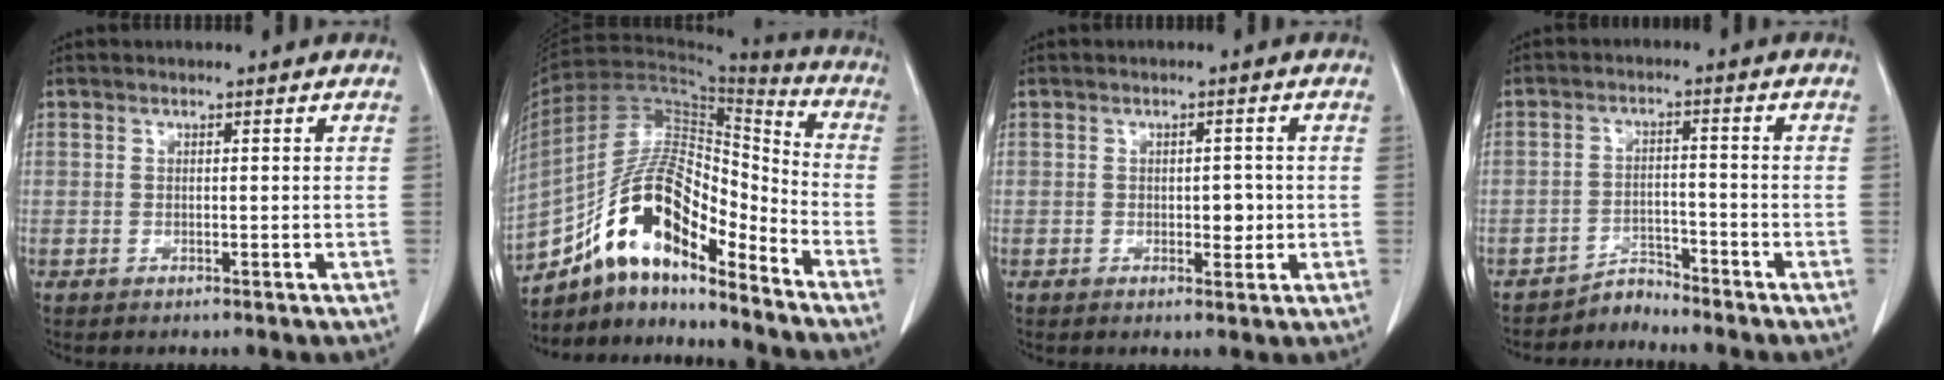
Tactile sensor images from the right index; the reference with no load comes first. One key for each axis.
{"total": 16.2, "fx": -11.3, "fy": 4.8, "fz": 10.6, "tx": -0.187, "ty": 0.040, "tz": -0.200}
{"total": 2.5, "fx": -0.3, "fy": 1.4, "fz": 2.0, "tx": -0.024, "ty": 0.001, "tz": -0.001}
{"total": 3.2, "fx": -3.0, "fy": 0.4, "fz": -0.9, "tx": 0.024, "ty": -0.001, "tz": -0.050}